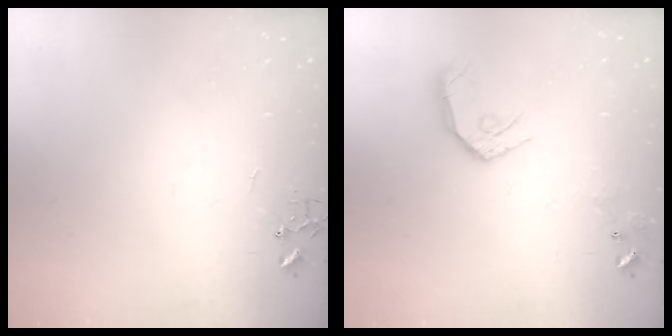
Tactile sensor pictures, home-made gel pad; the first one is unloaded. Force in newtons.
{"total": 11.7, "press": 11.6, "slide": 1.2}